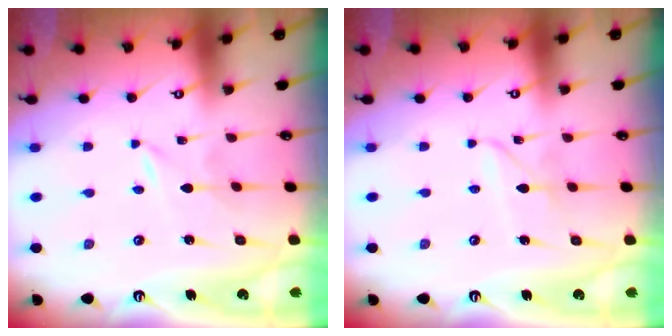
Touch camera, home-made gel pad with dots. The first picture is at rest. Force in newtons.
{"total": 3.0, "press": 3.0, "slide": 0.1}